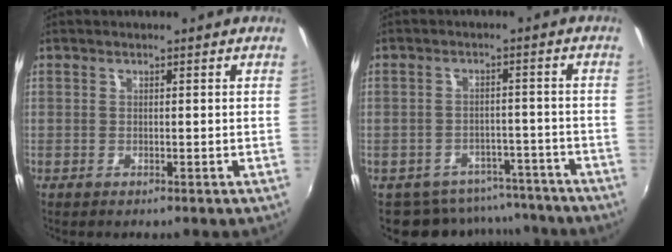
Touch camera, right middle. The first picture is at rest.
{"total": 10.9, "force": [-9.3, 5.3, 1.7], "torque": [-0.036, 0.024, -0.114]}